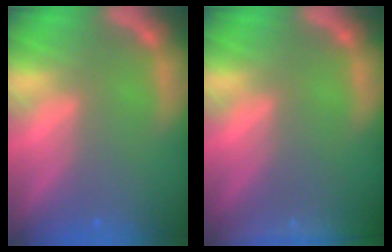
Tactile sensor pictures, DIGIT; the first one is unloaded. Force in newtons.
{"total": 8.5}